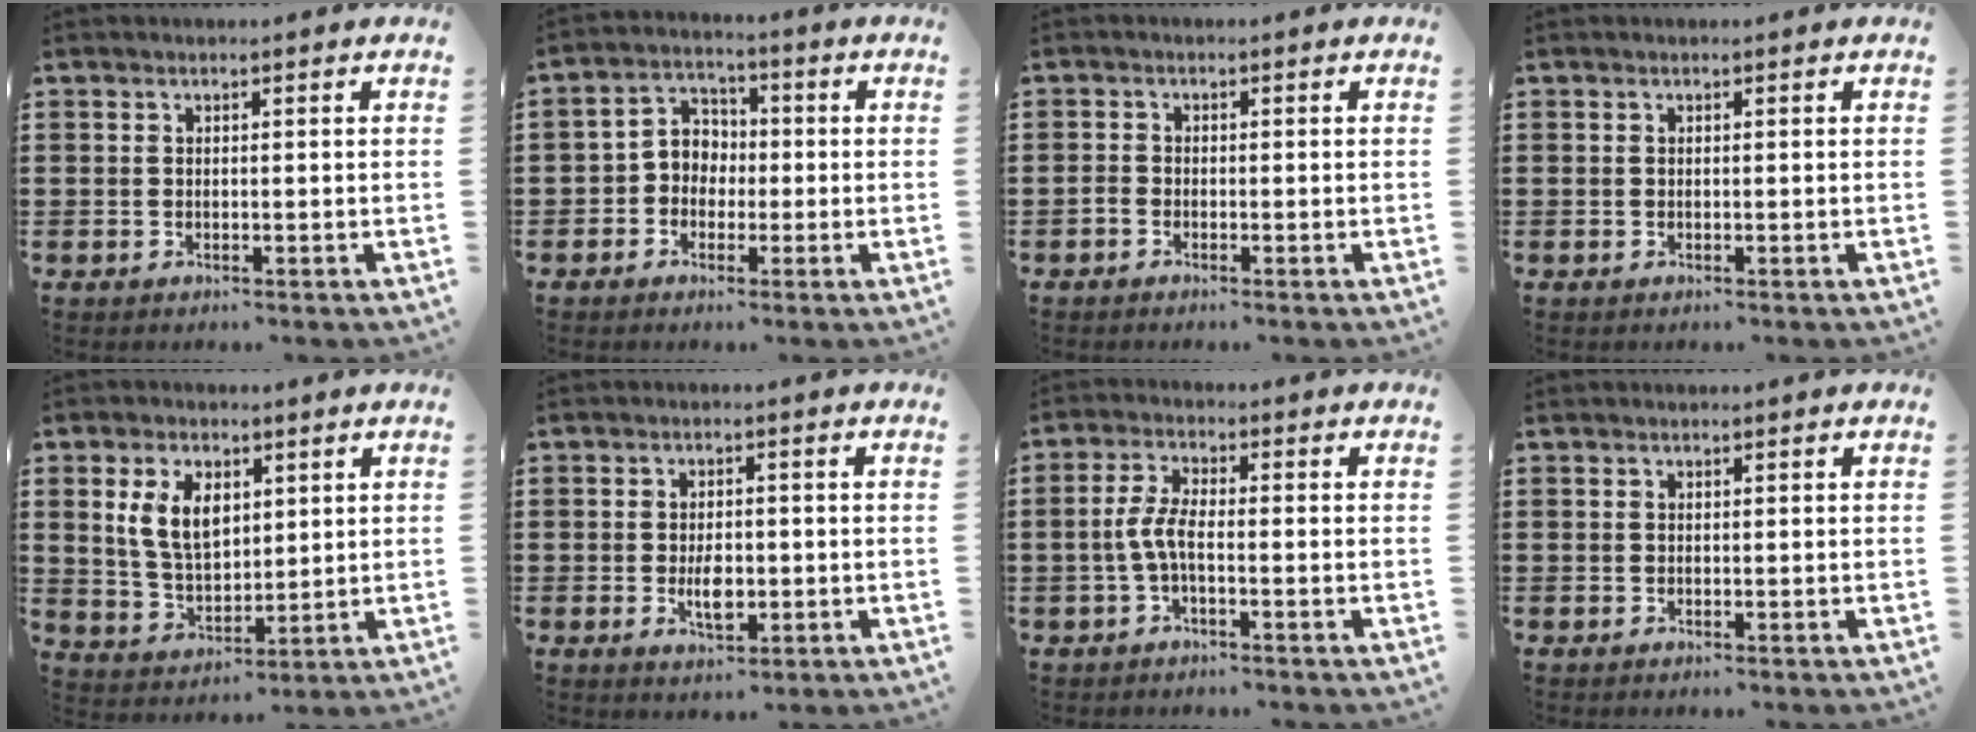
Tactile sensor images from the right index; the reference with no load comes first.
{"total": 4.3, "force": [-1.2, 3.9, 1.4], "torque": [-0.041, 0.015, -0.028]}
{"total": 1.0, "force": [-0.7, 0.5, 0.3], "torque": [-0.009, 0.001, -0.015]}
{"total": 0.0}
{"total": 7.6, "force": [2.4, 4.6, 5.6], "torque": [-0.137, 0.009, 0.040]}
{"total": 4.1, "force": [-0.9, 2.0, 3.4], "torque": [-0.059, -0.002, -0.018]}
{"total": 4.1, "force": [-1.2, 1.1, 3.8], "torque": [-0.097, -0.007, -0.031]}
{"total": 0.0}